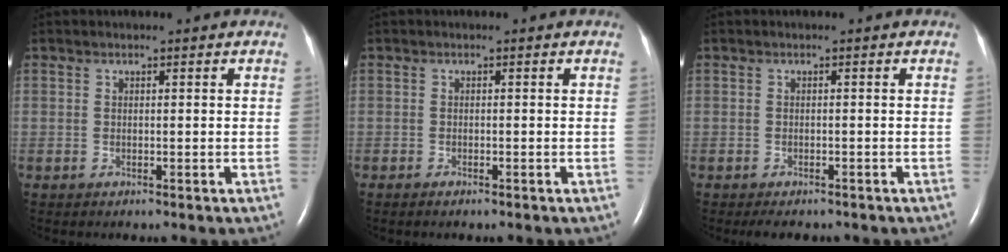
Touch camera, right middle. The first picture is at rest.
{"total": 0.7, "force": [-0.6, 0.2, 0.4], "torque": [-0.015, -0.002, -0.007]}
{"total": 3.4, "force": [-2.9, 1.3, 1.4], "torque": [-0.016, -0.005, -0.033]}